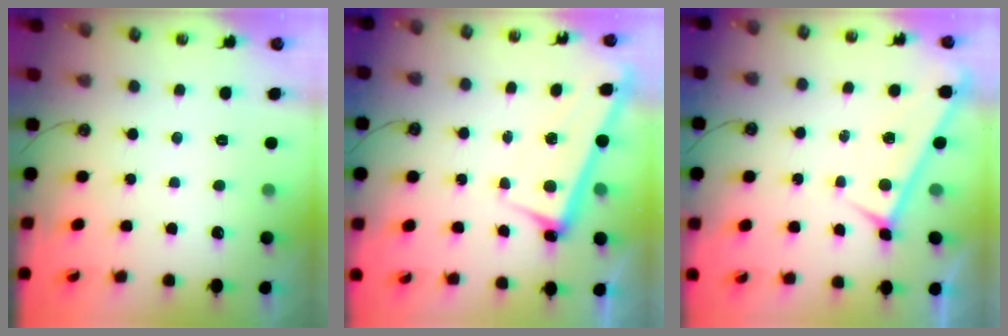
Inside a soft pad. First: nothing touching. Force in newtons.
{"total": 2.6, "press": 2.6, "slide": 0.5}
{"total": 0.0}